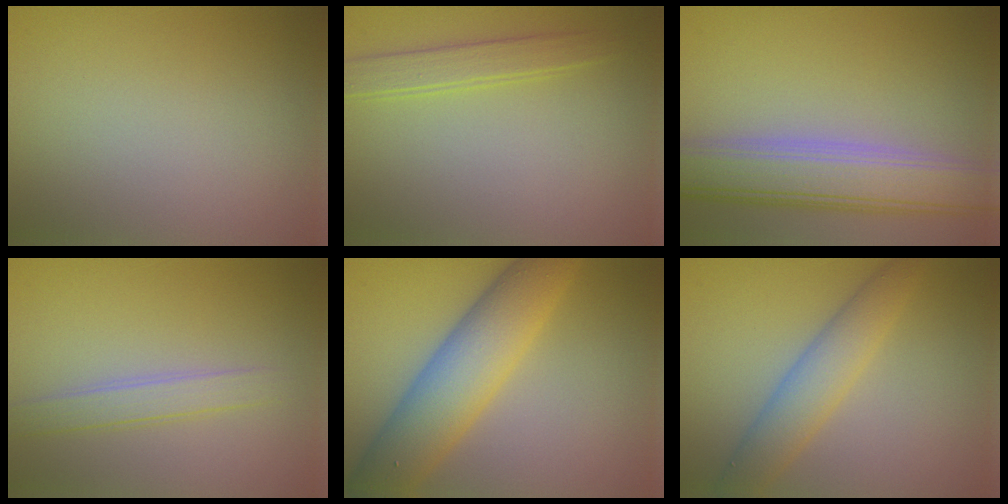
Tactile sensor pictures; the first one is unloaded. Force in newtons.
{"total": 2.3, "press": 2.3, "slide": 0.1}
{"total": 7.2, "press": 7.2, "slide": 0.6}
{"total": 2.3, "press": 2.2, "slide": 0.1}
{"total": 7.8, "press": 7.8, "slide": 0.2}
{"total": 4.1, "press": 4.1, "slide": 0.1}